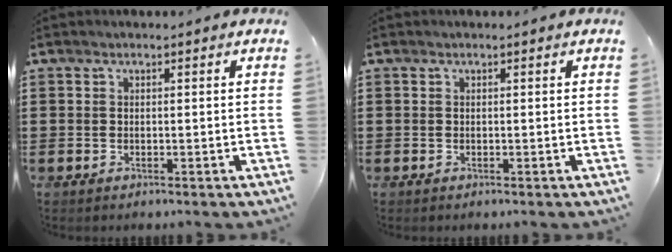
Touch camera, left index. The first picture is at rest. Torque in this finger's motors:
{"motor_torque": [0.00, 0.00, 0.00, 0.00]}